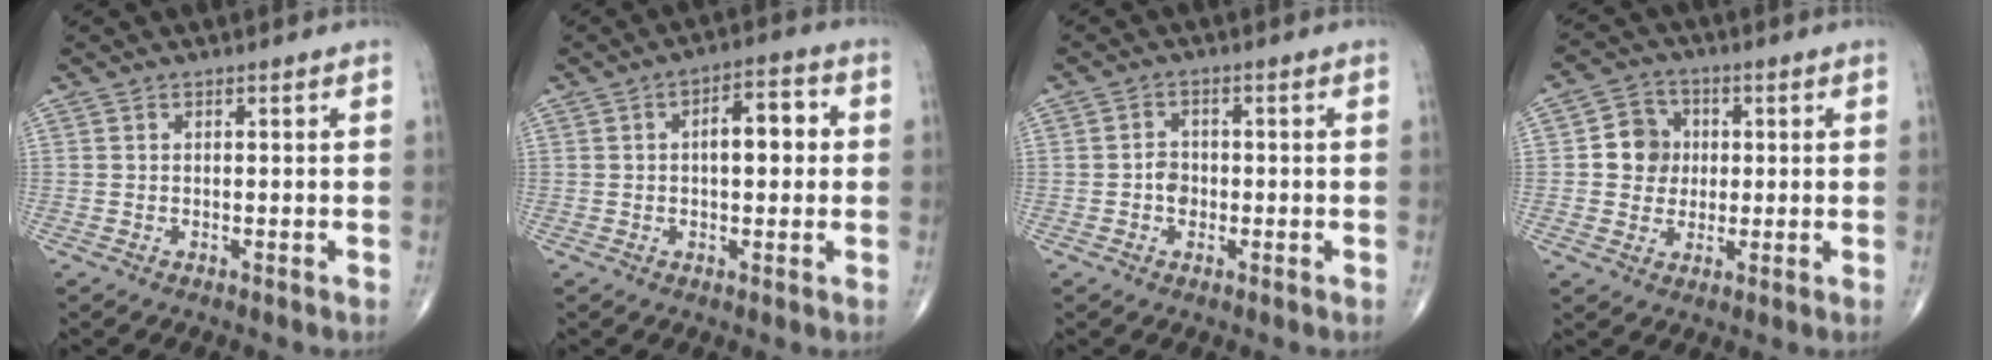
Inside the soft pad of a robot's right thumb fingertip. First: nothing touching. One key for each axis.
{"total": 7.7, "fx": 0.8, "fy": 3.7, "fz": 6.7, "tx": -0.080, "ty": 0.016, "tz": 0.004}
{"total": 2.9, "fx": -0.6, "fy": 2.3, "fz": 1.6, "tx": -0.013, "ty": 0.008, "tz": -0.015}
{"total": 7.1, "fx": 0.5, "fy": 6.5, "fz": 2.9, "tx": -0.014, "ty": 0.006, "tz": 0.001}